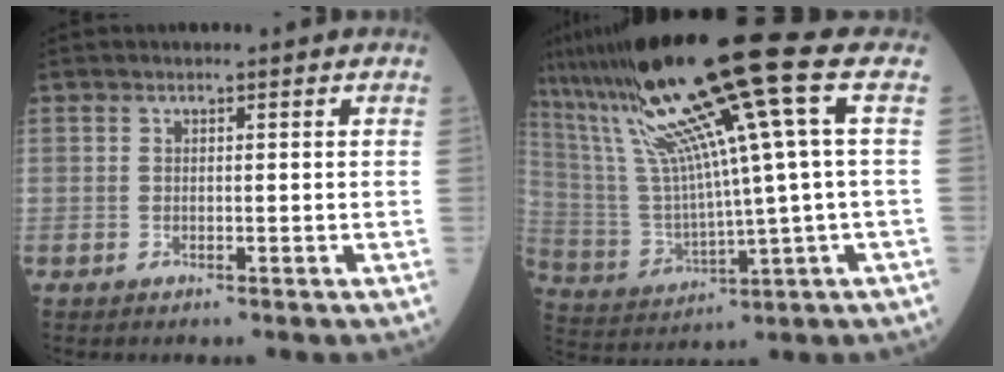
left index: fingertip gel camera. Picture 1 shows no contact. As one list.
[{"total": 19.1, "force": [9.2, -1.3, 16.7], "torque": [-0.293, 0.020, 0.162]}]